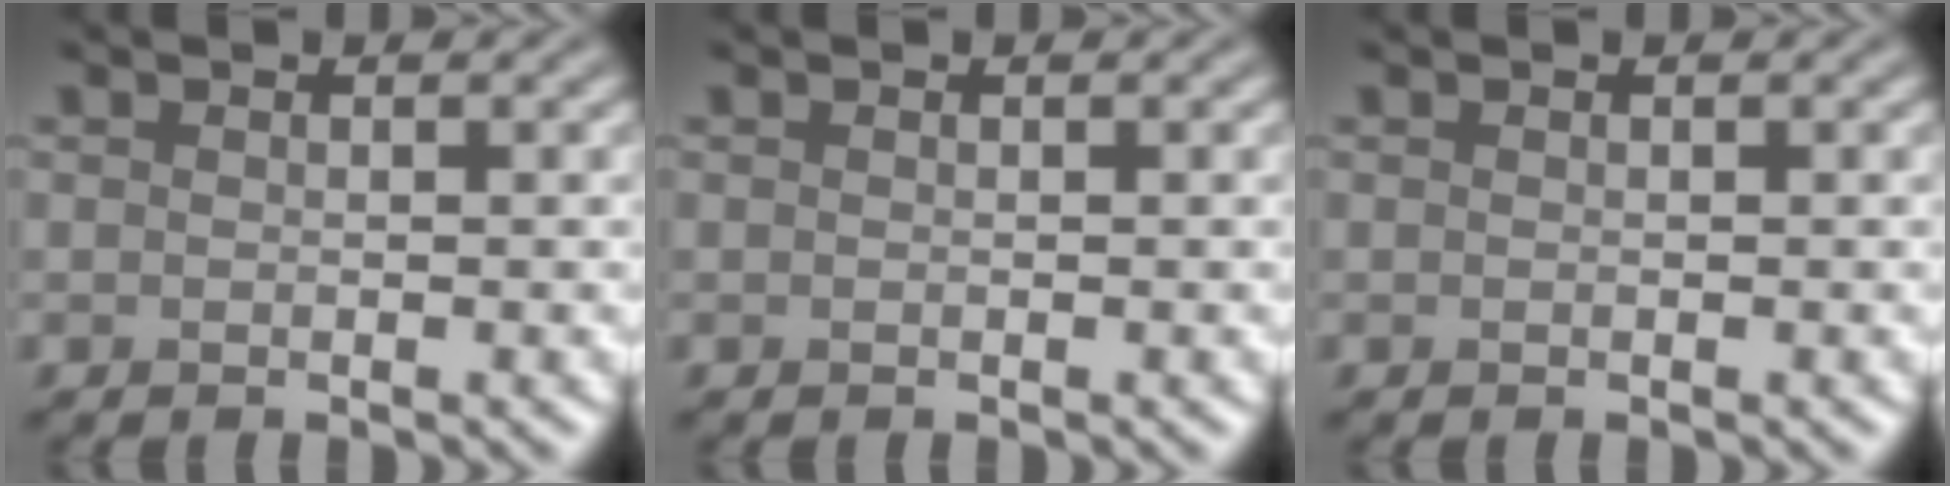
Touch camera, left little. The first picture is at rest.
{"total": 0.0}
{"total": 0.0}